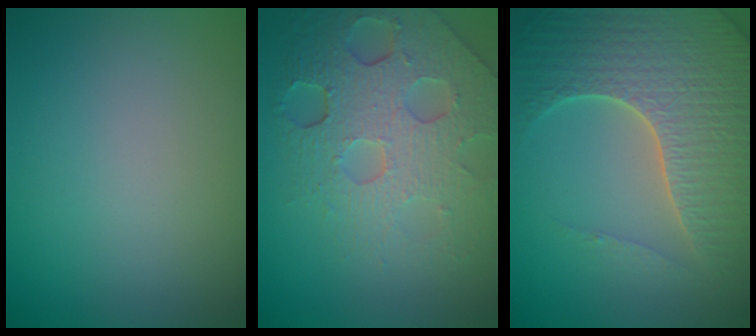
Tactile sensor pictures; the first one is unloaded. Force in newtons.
{"total": 8.2, "press": 5.4, "slide": 6.1}
{"total": 6.9, "press": 6.7, "slide": 1.5}